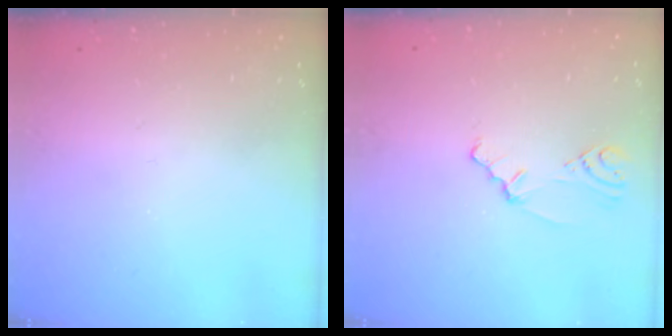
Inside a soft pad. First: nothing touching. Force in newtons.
{"total": 1.8, "press": 1.7, "slide": 0.6}